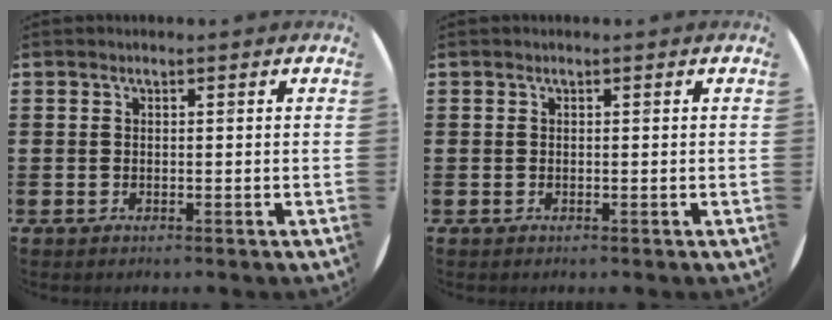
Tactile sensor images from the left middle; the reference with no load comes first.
{"total": 0.0}